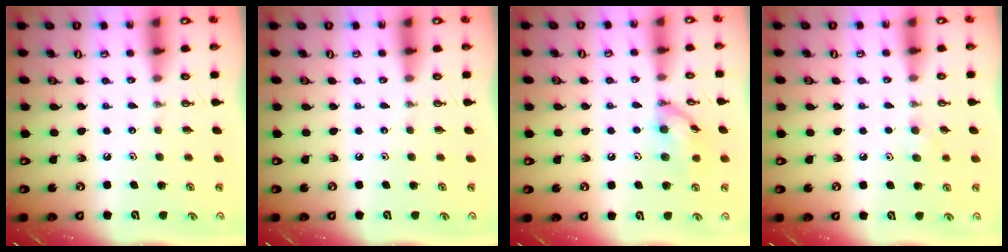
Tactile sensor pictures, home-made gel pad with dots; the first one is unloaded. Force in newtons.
{"total": 0.0}
{"total": 11.4, "press": 11.4, "slide": 0.3}
{"total": 4.2, "press": 4.0, "slide": 1.2}